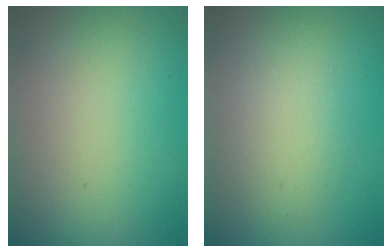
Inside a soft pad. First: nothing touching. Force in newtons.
{"total": 2.9, "press": 2.9, "slide": 0.2}